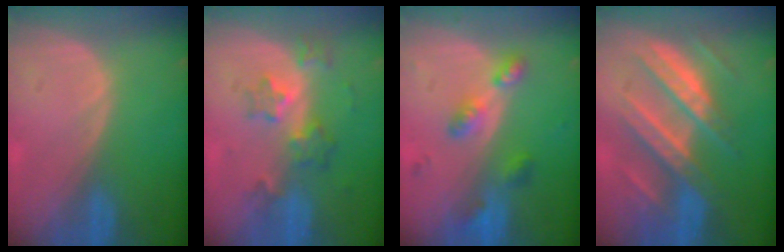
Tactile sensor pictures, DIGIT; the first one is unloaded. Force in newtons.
{"total": 6.1, "press": 5.5, "slide": 2.7}
{"total": 5.2, "press": 5.1, "slide": 0.7}
{"total": 9.7, "press": 9.7, "slide": 0.9}